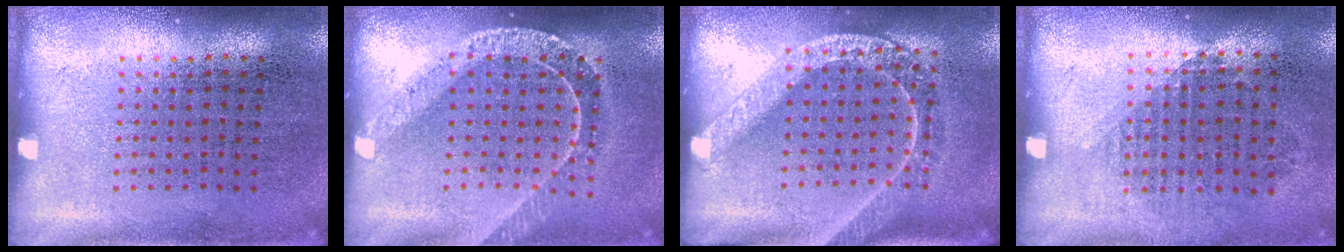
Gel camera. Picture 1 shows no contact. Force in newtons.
{"total": 1.8, "press": 1.5, "slide": 0.9}
{"total": 1.9, "press": 1.7, "slide": 0.9}
{"total": 0.9, "press": 0.8, "slide": 0.4}